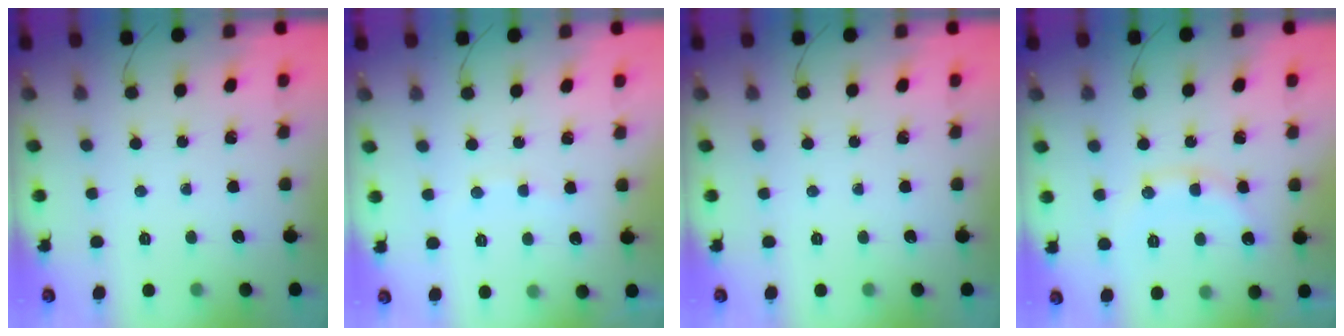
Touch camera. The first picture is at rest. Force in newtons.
{"total": 4.6, "press": 4.5, "slide": 0.7}
{"total": 0.0}
{"total": 10.6, "press": 10.6, "slide": 0.1}